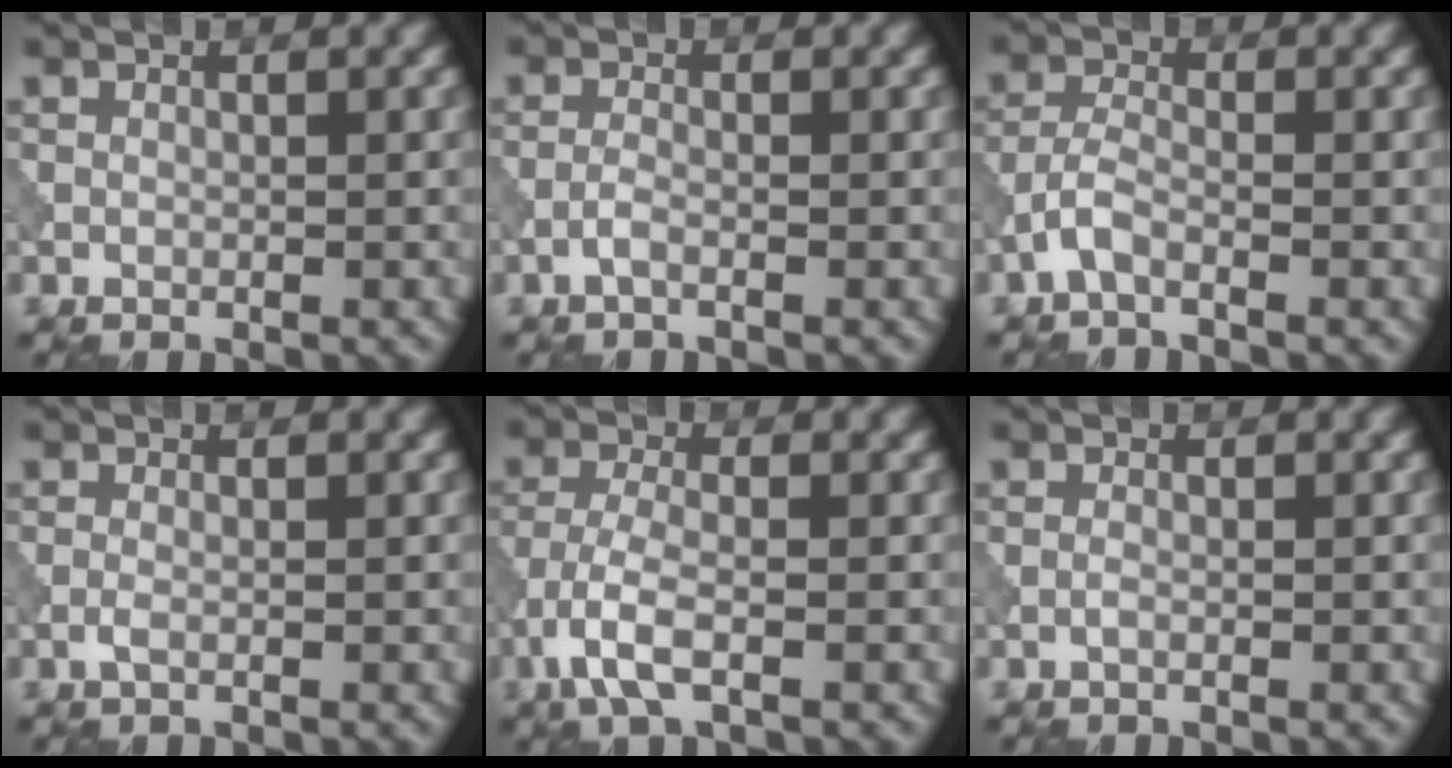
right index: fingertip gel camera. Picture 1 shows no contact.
{"total": 1.2, "force": [-0.7, 0.3, 1.0], "torque": [-0.022, 0.005, -0.017]}
{"total": 2.1, "force": [-1.3, 0.7, 1.5], "torque": [-0.037, 0.005, -0.036]}
{"total": 1.0, "force": [-0.3, 0.3, 0.9], "torque": [-0.023, 0.001, -0.010]}
{"total": 4.2, "force": [-2.1, 1.4, 3.4], "torque": [-0.080, -0.003, -0.050]}
{"total": 0.6, "force": [-0.2, 0.1, 0.5], "torque": [-0.014, 0.000, -0.006]}